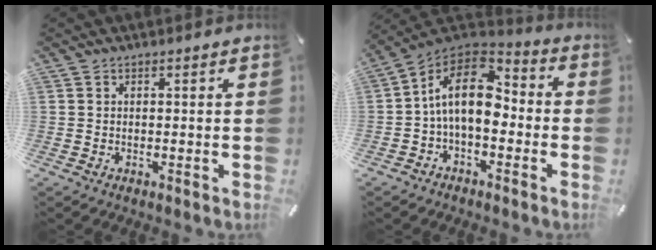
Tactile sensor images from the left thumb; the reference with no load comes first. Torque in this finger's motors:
{"motor_torque": [1.85, 3.16, 1.13, -0.60, 0.51]}